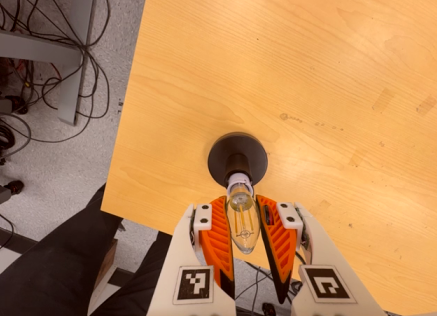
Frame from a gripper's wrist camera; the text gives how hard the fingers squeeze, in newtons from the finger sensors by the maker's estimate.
{"total": 15.1, "left": 14.8, "right": 15.4}